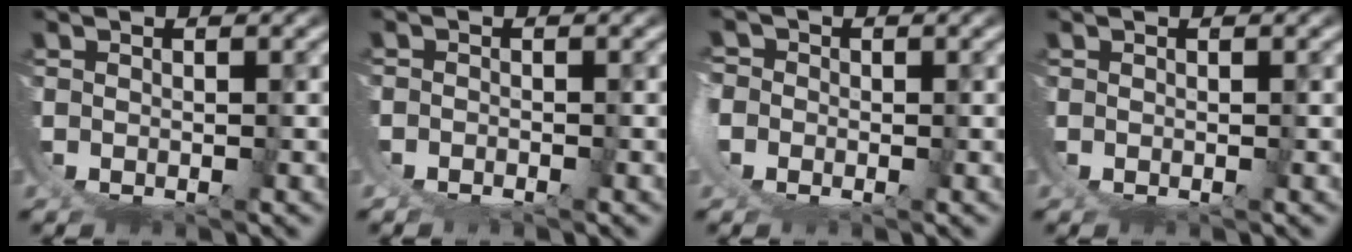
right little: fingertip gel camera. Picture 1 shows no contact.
{"total": 1.1, "force": [-0.8, -0.8, 0.0], "torque": [0.003, -0.004, -0.013]}
{"total": 1.1, "force": [-0.1, 0.8, 0.7], "torque": [-0.024, -0.004, -0.003]}
{"total": 0.0}